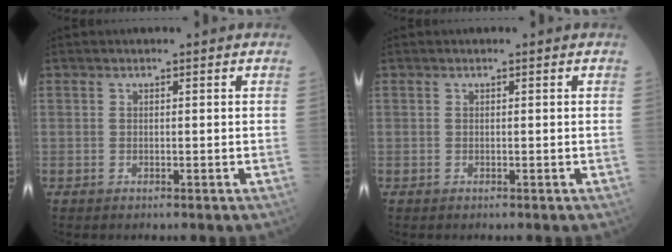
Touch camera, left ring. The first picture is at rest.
{"total": 0.0}